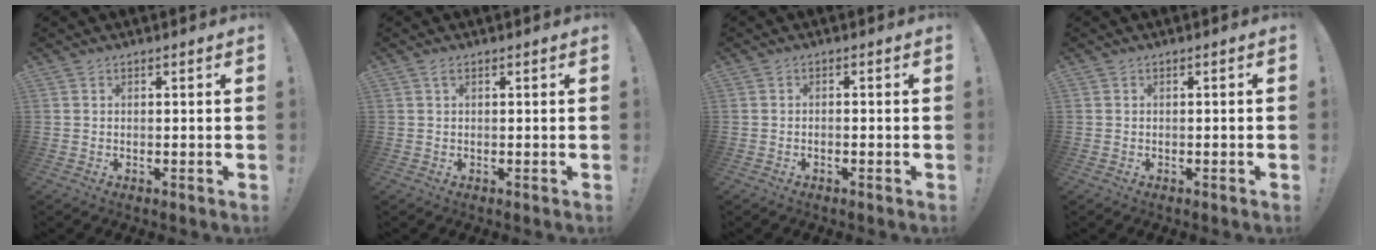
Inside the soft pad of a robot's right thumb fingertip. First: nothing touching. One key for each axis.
{"total": 0.9, "fx": 0.4, "fy": 0.2, "fz": 0.8, "tx": -0.014, "ty": 0.001, "tz": 0.005}
{"total": 1.2, "fx": -1.0, "fy": -0.2, "fz": 0.7, "tx": -0.013, "ty": 0.001, "tz": -0.017}
{"total": 0.7, "fx": -0.5, "fy": -0.3, "fz": 0.3, "tx": -0.006, "ty": -0.002, "tz": -0.010}